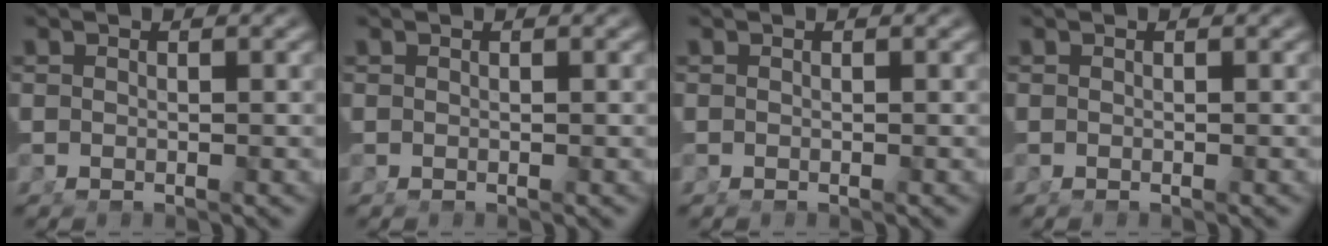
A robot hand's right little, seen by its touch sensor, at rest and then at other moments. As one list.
[{"total": 0.0}, {"total": 0.0}, {"total": 0.0}]